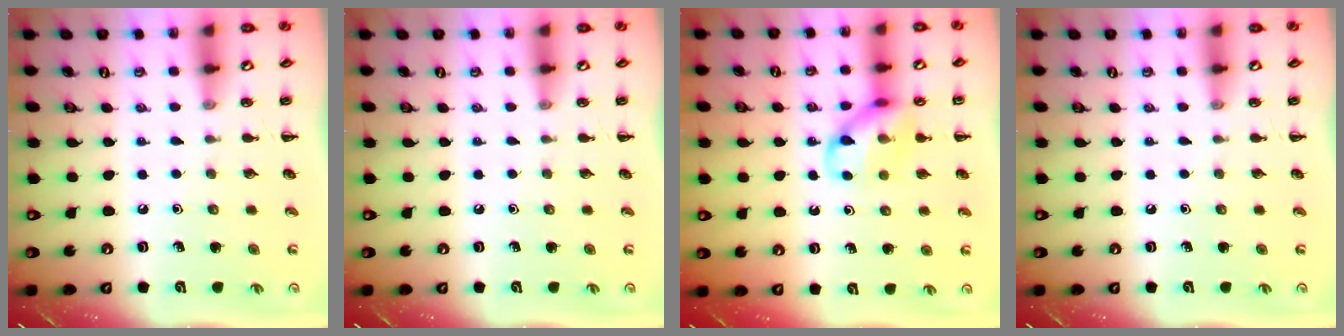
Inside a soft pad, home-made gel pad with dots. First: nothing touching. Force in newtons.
{"total": 0.0}
{"total": 11.5, "press": 11.3, "slide": 1.7}
{"total": 0.0}